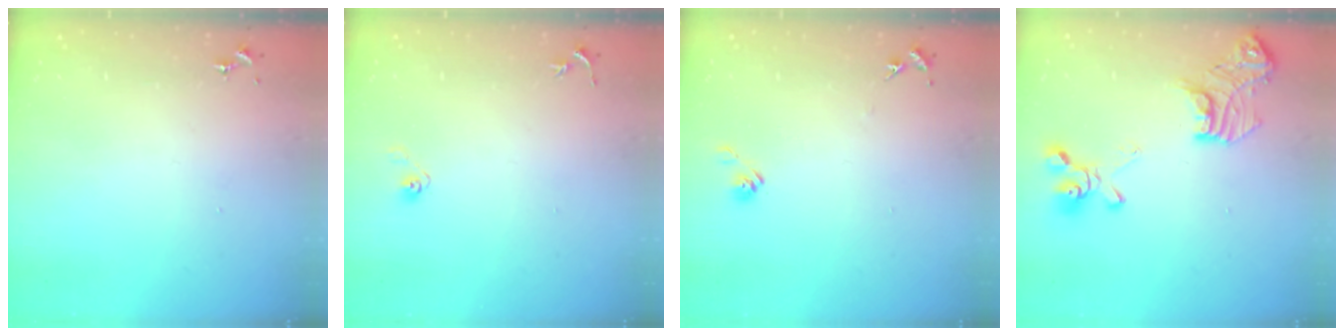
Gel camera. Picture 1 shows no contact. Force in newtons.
{"total": 3.6, "press": 2.9, "slide": 2.0}
{"total": 6.2, "press": 6.2, "slide": 0.5}
{"total": 18.7, "press": 18.6, "slide": 1.6}